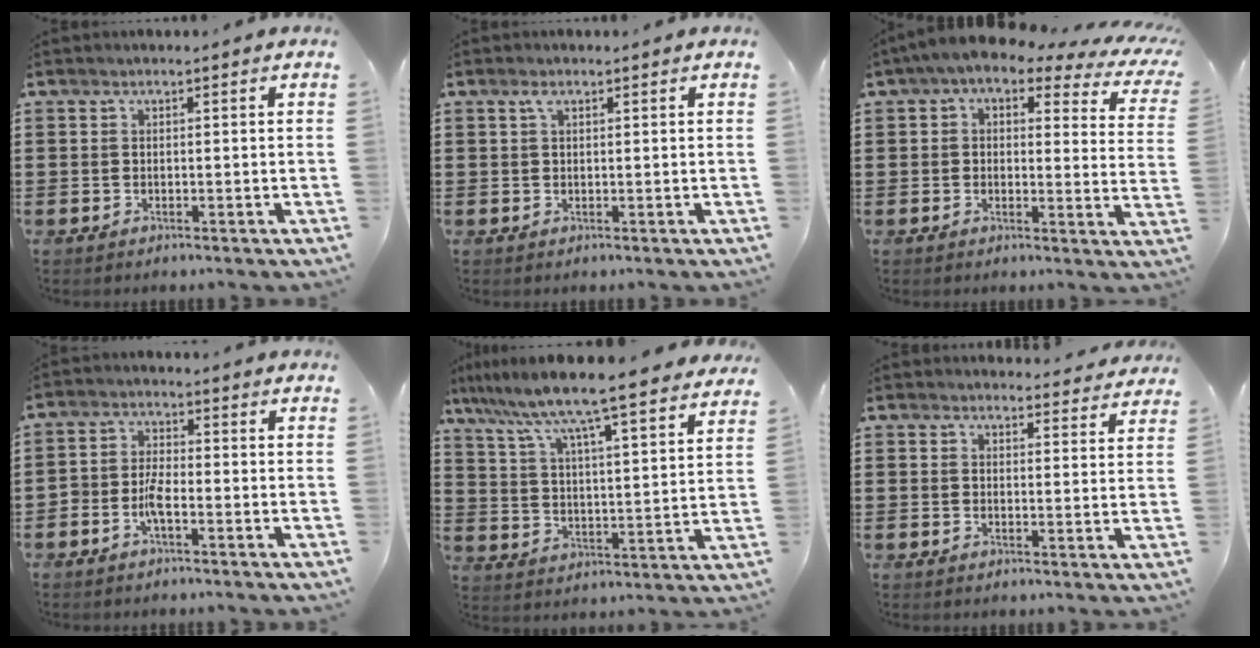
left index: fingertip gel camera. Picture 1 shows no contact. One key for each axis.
{"total": 1.4, "fx": 0.6, "fy": 0.5, "fz": 1.1, "tx": -0.025, "ty": 0.005, "tz": 0.010}
{"total": 4.3, "fx": 2.4, "fy": 1.6, "fz": 3.2, "tx": -0.072, "ty": -0.013, "tz": 0.037}
{"total": 3.7, "fx": -1.8, "fy": 1.4, "fz": 2.9, "tx": -0.064, "ty": 0.002, "tz": -0.037}
{"total": 7.7, "fx": 7.1, "fy": -0.6, "fz": 3.0, "tx": -0.089, "ty": -0.056, "tz": 0.113}
{"total": 2.8, "fx": 2.7, "fy": 0.5, "fz": 0.3, "tx": -0.006, "ty": -0.011, "tz": 0.049}